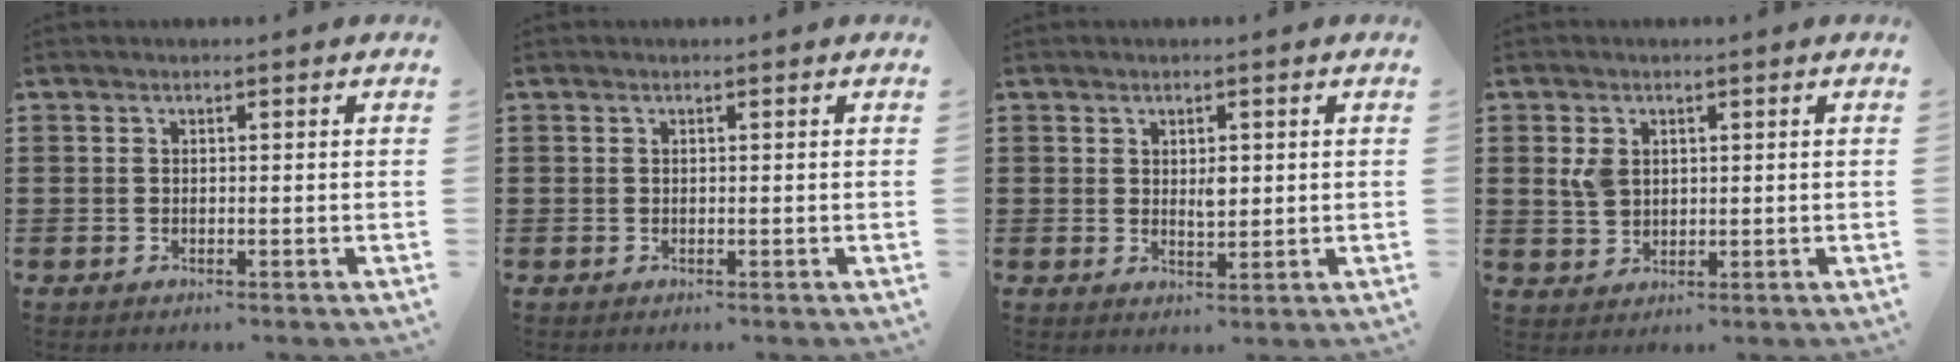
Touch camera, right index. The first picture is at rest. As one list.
[{"total": 0.0}, {"total": 2.4, "force": [0.7, 1.2, 2.0], "torque": [-0.025, -0.004, 0.008]}, {"total": 3.5, "force": [1.0, 2.6, 2.1], "torque": [-0.049, 0.010, 0.018]}]